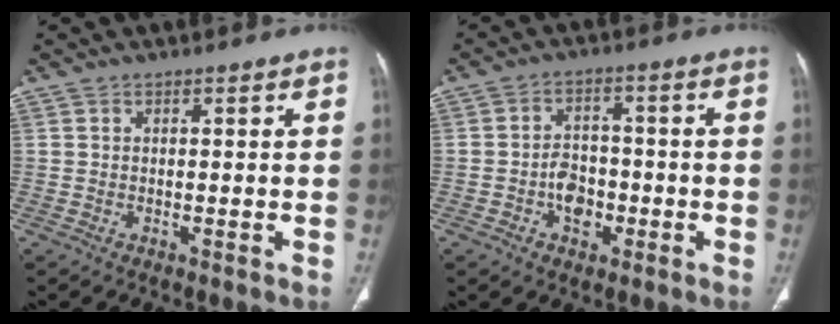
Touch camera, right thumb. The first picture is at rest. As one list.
[{"total": 6.3, "force": [-2.1, 4.6, 3.6], "torque": [-0.034, 0.022, -0.037]}]